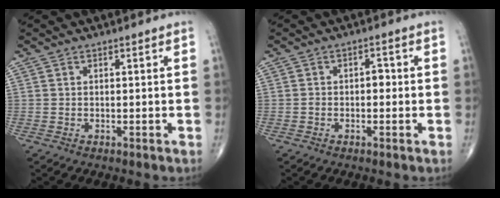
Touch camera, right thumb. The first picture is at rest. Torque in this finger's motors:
{"motor_torque": [0.01, 0.18, 0.53, -0.06, -0.02]}